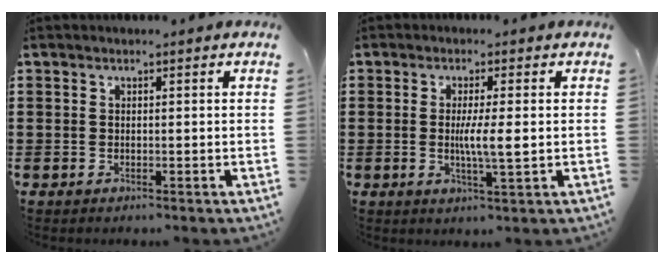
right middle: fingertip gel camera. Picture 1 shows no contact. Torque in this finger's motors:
{"motor_torque": [0.90, -0.35, 0.60, 0.19]}